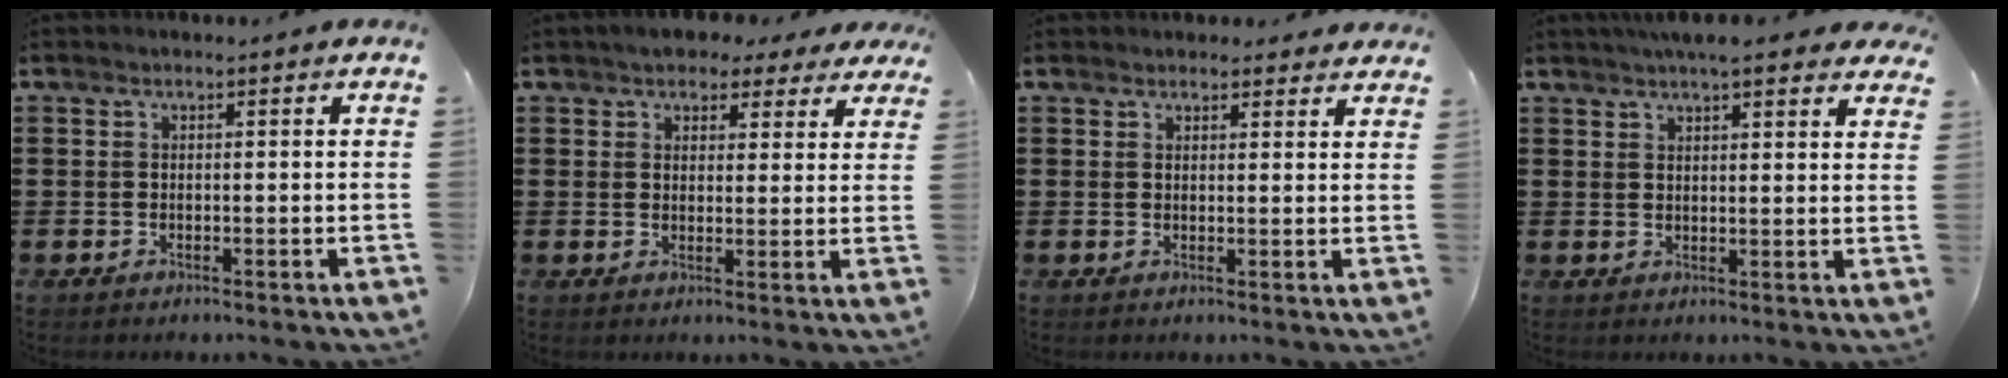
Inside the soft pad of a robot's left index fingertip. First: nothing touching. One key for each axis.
{"total": 4.2, "fx": 3.6, "fy": 1.9, "fz": 1.1, "tx": -0.030, "ty": 0.000, "tz": 0.066}
{"total": 2.1, "fx": 2.0, "fy": 0.6, "fz": 0.1, "tx": 0.000, "ty": -0.002, "tz": 0.036}
{"total": 4.9, "fx": 4.2, "fy": 0.5, "fz": 2.3, "tx": -0.049, "ty": -0.007, "tz": 0.075}